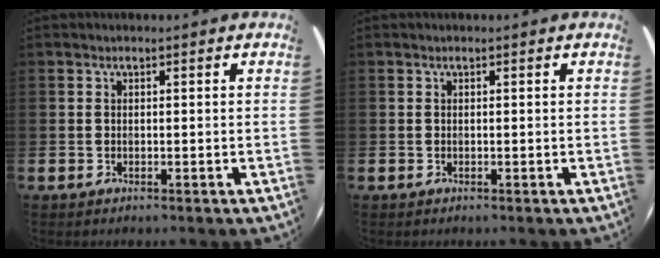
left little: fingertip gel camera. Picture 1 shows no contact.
{"total": 0.0}